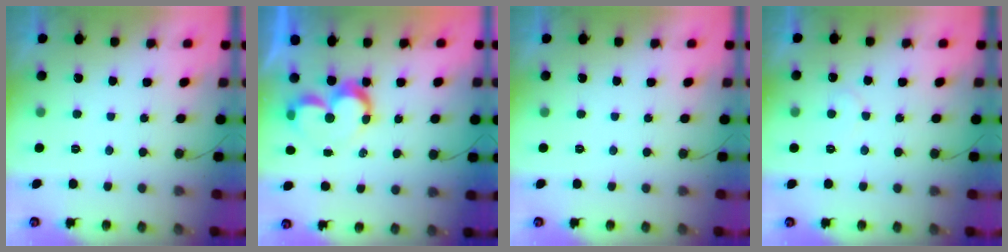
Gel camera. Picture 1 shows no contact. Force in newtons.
{"total": 8.8, "press": 8.8, "slide": 0.8}
{"total": 0.0}
{"total": 4.0, "press": 4.0, "slide": 0.2}